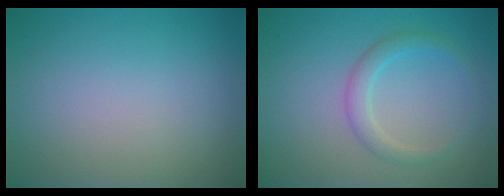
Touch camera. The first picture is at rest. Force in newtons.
{"total": 2.1, "press": 2.1, "slide": 0.0}